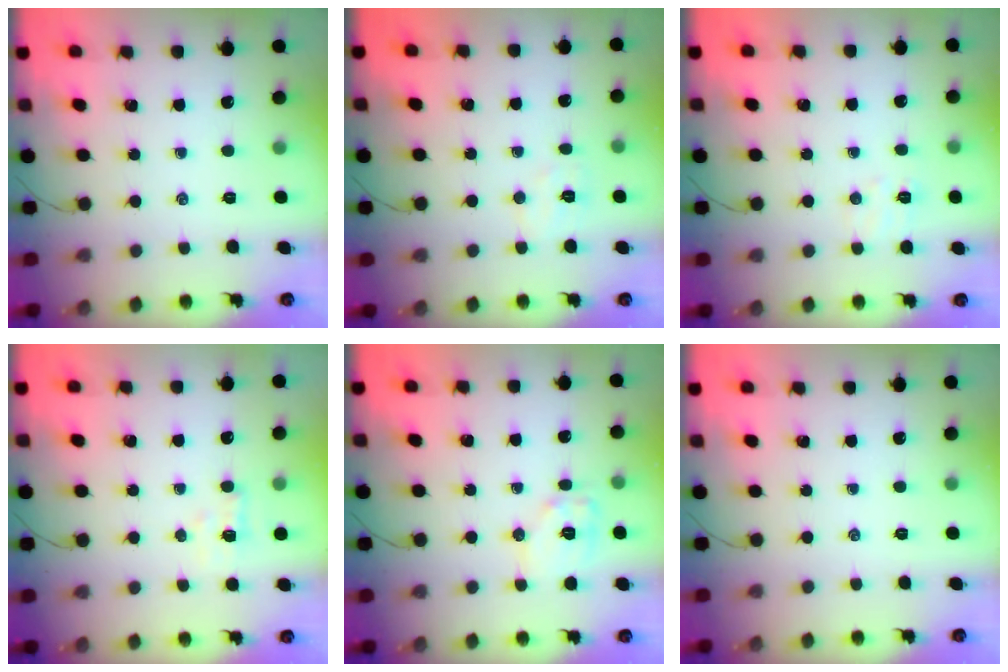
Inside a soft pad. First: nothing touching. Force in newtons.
{"total": 4.8, "press": 4.7, "slide": 1.0}
{"total": 5.5, "press": 5.3, "slide": 1.3}
{"total": 3.8, "press": 3.6, "slide": 1.3}
{"total": 9.3, "press": 9.3, "slide": 0.1}
{"total": 0.0}